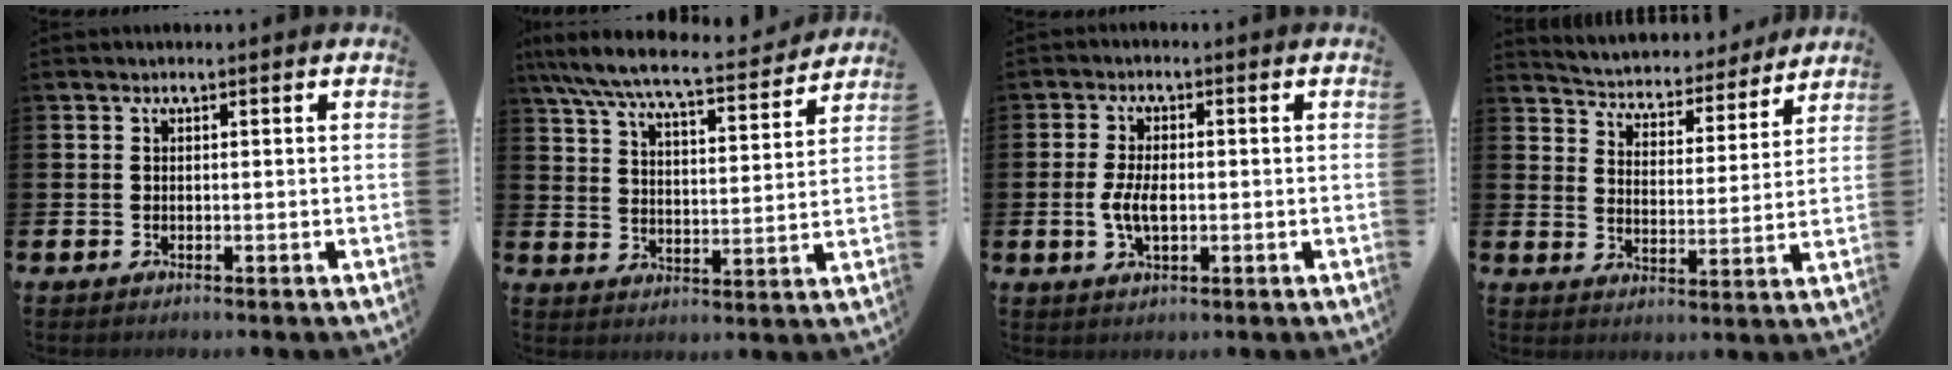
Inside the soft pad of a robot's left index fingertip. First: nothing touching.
{"total": 8.3, "force": [7.5, 1.1, 3.3], "torque": [-0.097, -0.049, 0.127]}
{"total": 4.2, "force": [-0.4, 2.0, 3.6], "torque": [-0.062, -0.001, -0.013]}
{"total": 4.7, "force": [4.5, 1.3, 0.2], "torque": [-0.025, -0.046, 0.070]}